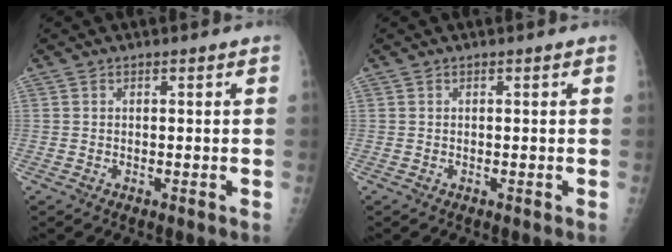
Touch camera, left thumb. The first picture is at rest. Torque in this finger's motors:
{"motor_torque": [-0.05, 0.05, -0.03, 0.00, 0.00]}